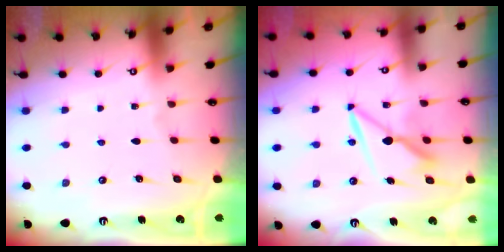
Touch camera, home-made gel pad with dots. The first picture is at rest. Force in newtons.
{"total": 8.7, "press": 8.7, "slide": 0.5}